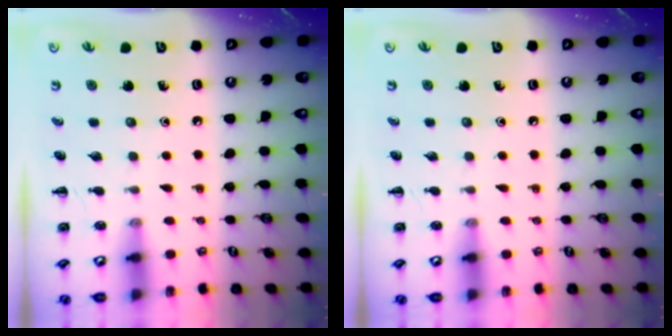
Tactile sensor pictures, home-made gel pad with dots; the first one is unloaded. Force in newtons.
{"total": 0.0}